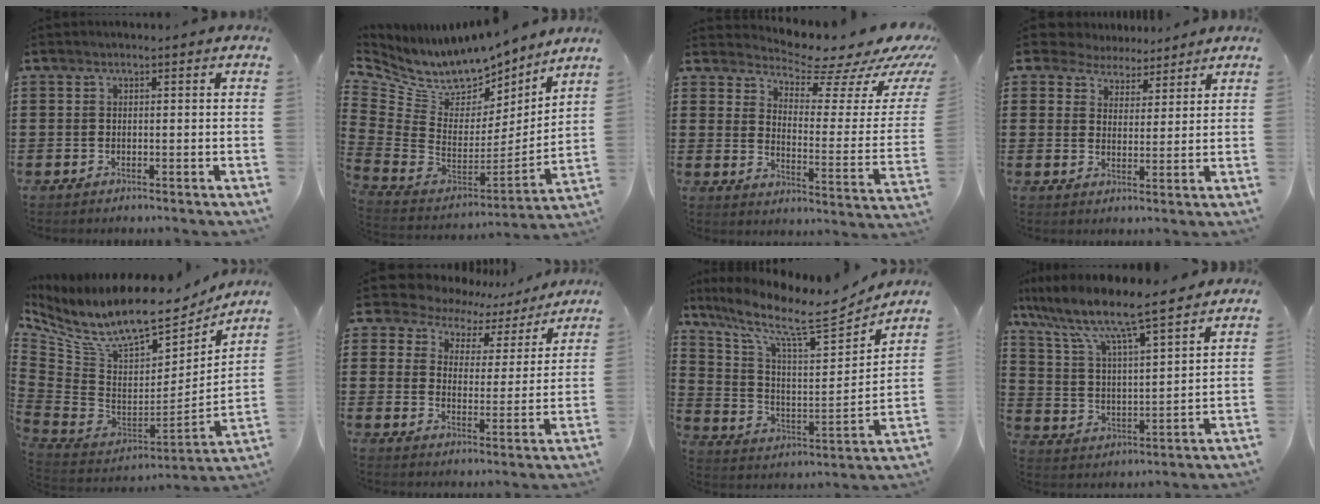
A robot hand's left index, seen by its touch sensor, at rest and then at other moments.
{"total": 7.8, "force": [6.9, 3.2, 1.5], "torque": [-0.076, -0.069, 0.122]}
{"total": 7.7, "force": [7.0, 1.6, 2.9], "torque": [-0.059, -0.062, 0.115]}
{"total": 4.7, "force": [4.4, 1.9, 0.0], "torque": [-0.024, -0.007, 0.080]}
{"total": 12.2, "force": [9.1, 3.7, 7.3], "torque": [-0.175, -0.067, 0.155]}
{"total": 6.8, "force": [6.3, 2.5, 0.8], "torque": [-0.046, -0.038, 0.109]}
{"total": 10.7, "force": [8.3, 2.3, 6.3], "torque": [-0.140, -0.053, 0.132]}
{"total": 7.9, "force": [6.8, 0.9, 3.9], "torque": [-0.104, -0.039, 0.112]}